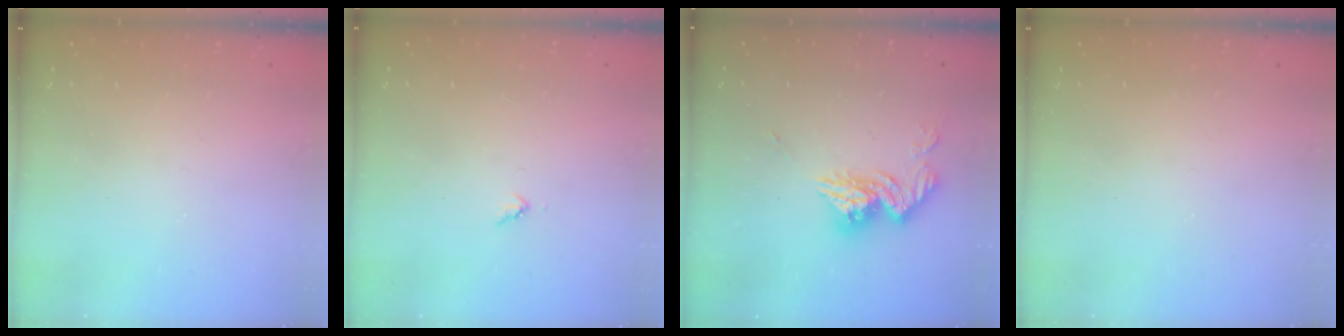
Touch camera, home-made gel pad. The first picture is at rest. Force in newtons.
{"total": 3.0, "press": 3.0, "slide": 0.3}
{"total": 12.8, "press": 12.8, "slide": 1.1}
{"total": 0.0}